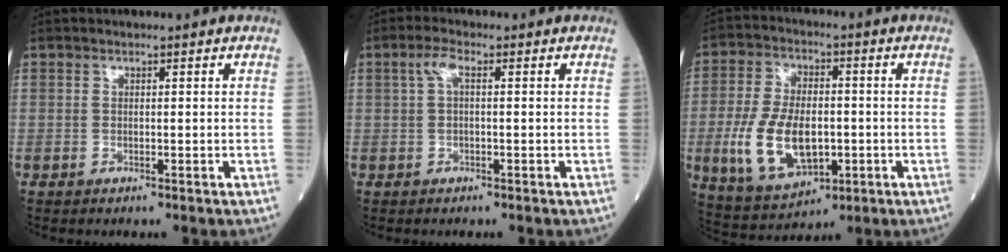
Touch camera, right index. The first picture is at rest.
{"total": 2.3, "force": [0.6, 0.5, 2.2], "torque": [-0.049, 0.014, 0.014]}
{"total": 13.0, "force": [-2.5, 6.9, 10.8], "torque": [-0.227, 0.000, -0.031]}